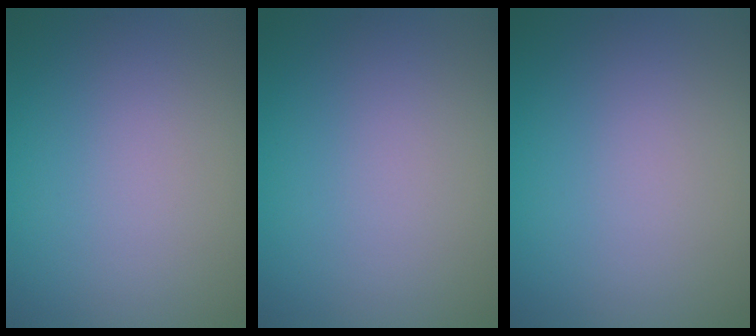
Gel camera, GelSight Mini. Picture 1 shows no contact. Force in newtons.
{"total": 0.0}
{"total": 0.0}